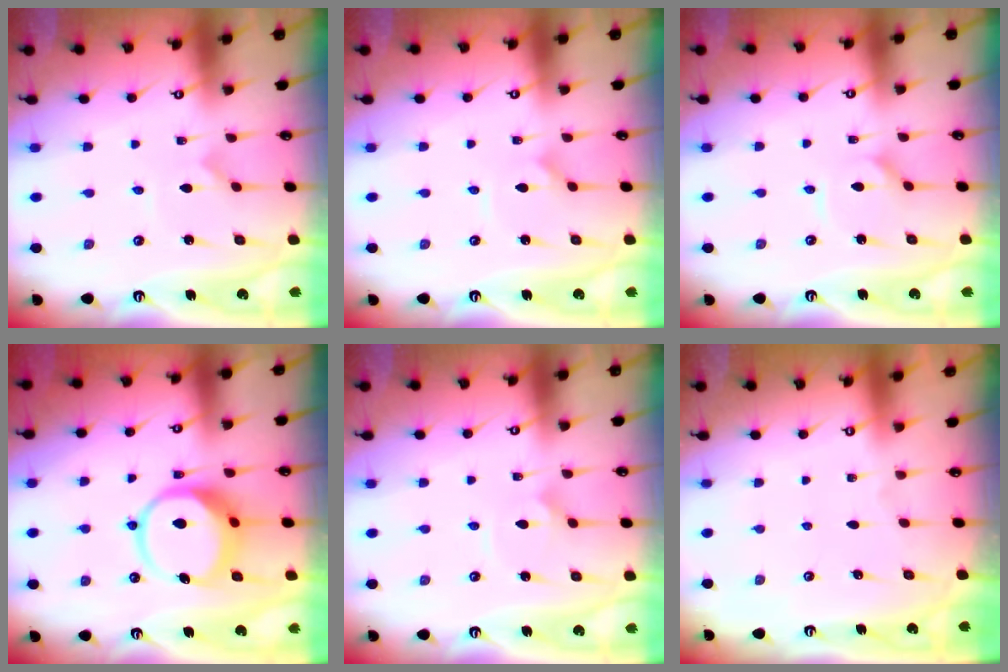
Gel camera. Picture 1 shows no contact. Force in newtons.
{"total": 1.0, "press": 1.0, "slide": 0.1}
{"total": 2.6, "press": 2.6, "slide": 0.4}
{"total": 10.7, "press": 10.7, "slide": 1.2}
{"total": 2.5, "press": 2.5, "slide": 0.1}
{"total": 0.0}